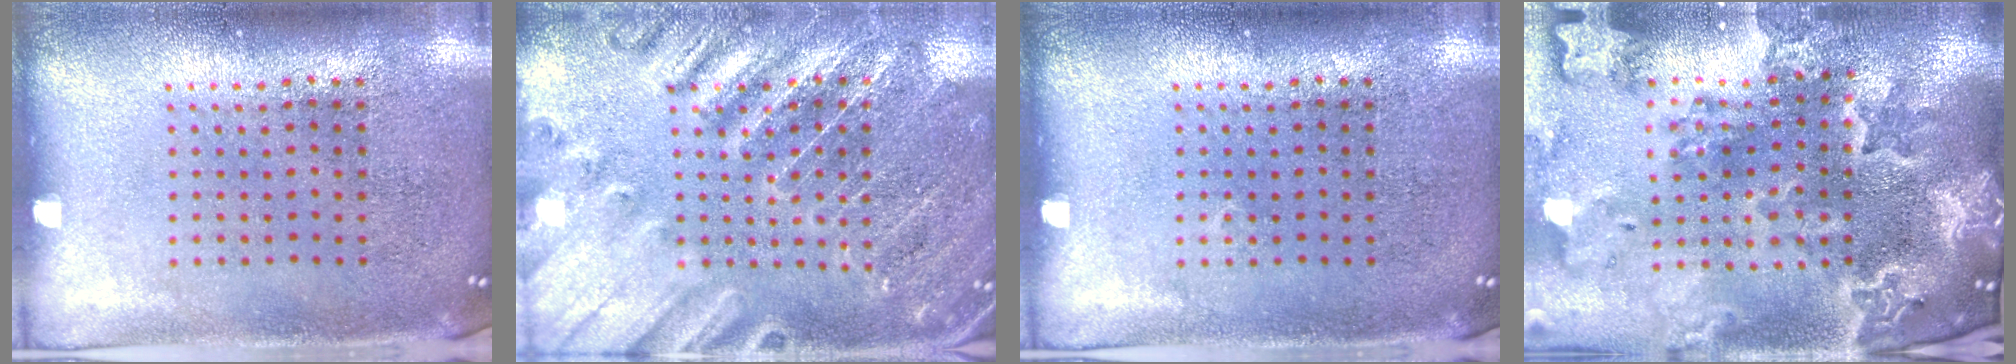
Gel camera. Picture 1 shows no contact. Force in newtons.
{"total": 3.0, "press": 3.0, "slide": 0.3}
{"total": 0.0}
{"total": 4.1, "press": 3.5, "slide": 2.2}